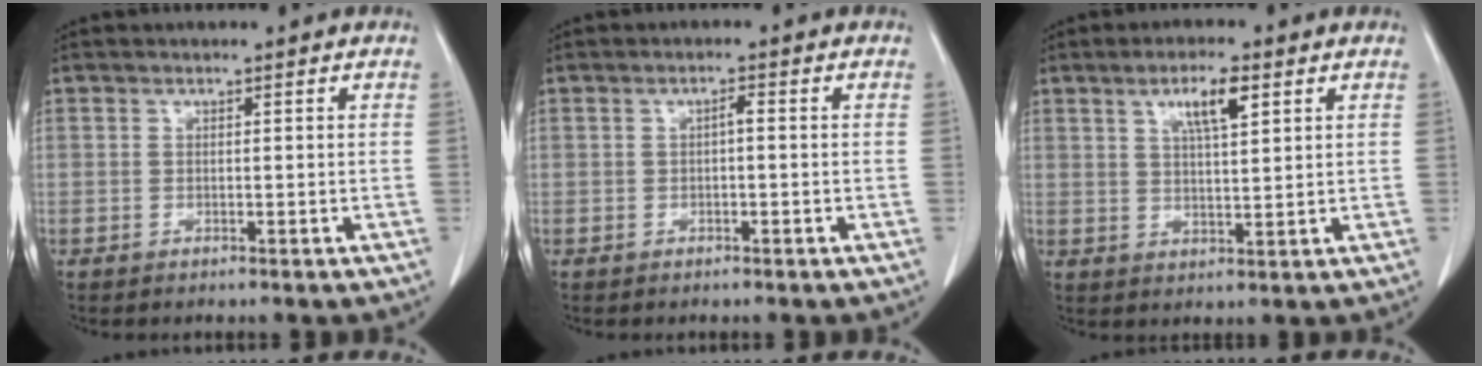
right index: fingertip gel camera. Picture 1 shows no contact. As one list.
[{"total": 1.5, "force": [0.0, 0.6, 1.4], "torque": [-0.027, 0.005, 0.001]}, {"total": 6.3, "force": [3.0, 1.6, 5.3], "torque": [-0.098, 0.003, 0.055]}]